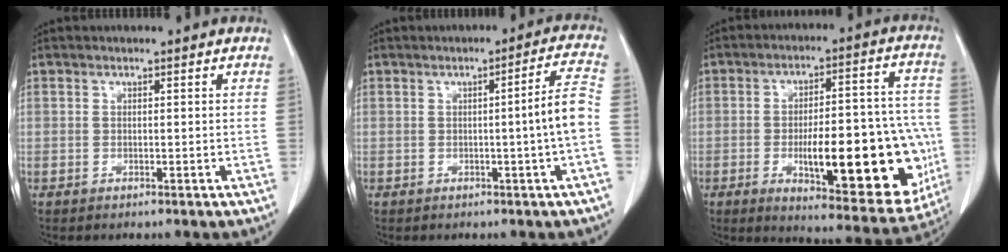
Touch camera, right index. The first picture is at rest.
{"total": 5.6, "force": [-1.1, -1.2, 5.4], "torque": [-0.072, 0.004, -0.017]}
{"total": 23.8, "force": [-5.6, 6.9, 22.1], "torque": [-0.237, 0.016, -0.053]}